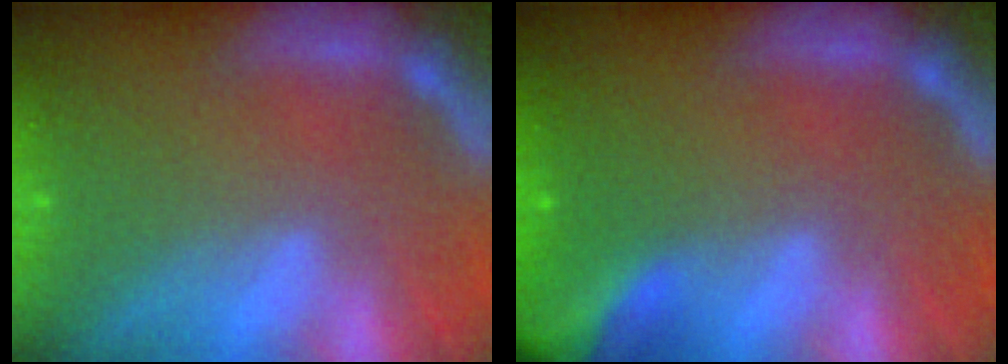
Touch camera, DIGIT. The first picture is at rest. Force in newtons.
{"total": 7.4}